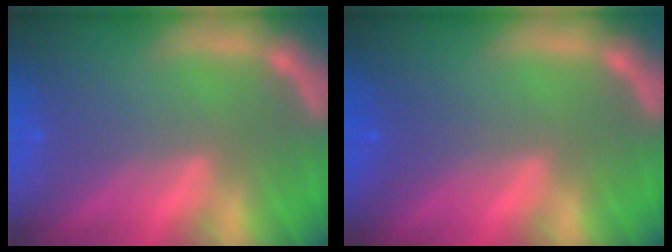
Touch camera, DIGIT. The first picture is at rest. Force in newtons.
{"total": 1.0}